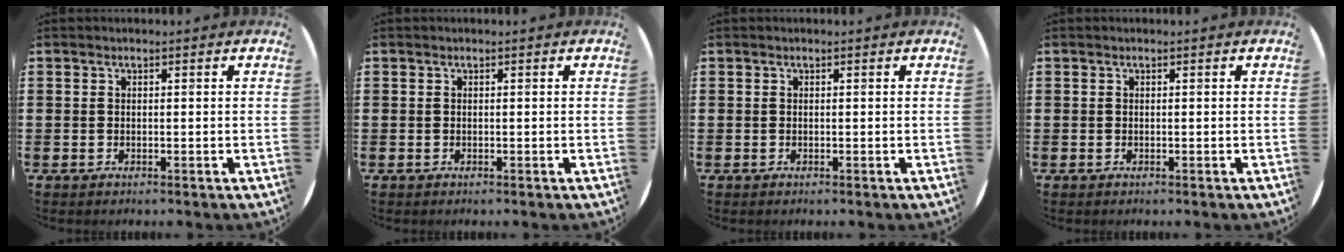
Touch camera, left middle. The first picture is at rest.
{"total": 0.0}
{"total": 0.0}
{"total": 0.0}